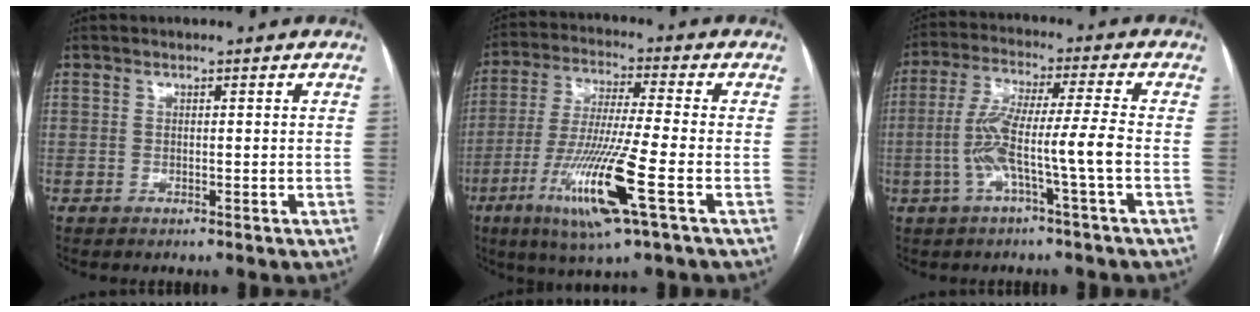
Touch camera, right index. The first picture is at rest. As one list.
[{"total": 14.3, "force": [-5.5, -0.2, 13.2], "torque": [-0.270, -0.025, -0.103]}, {"total": 9.4, "force": [-2.6, -0.7, 9.0], "torque": [-0.184, 0.018, -0.047]}]